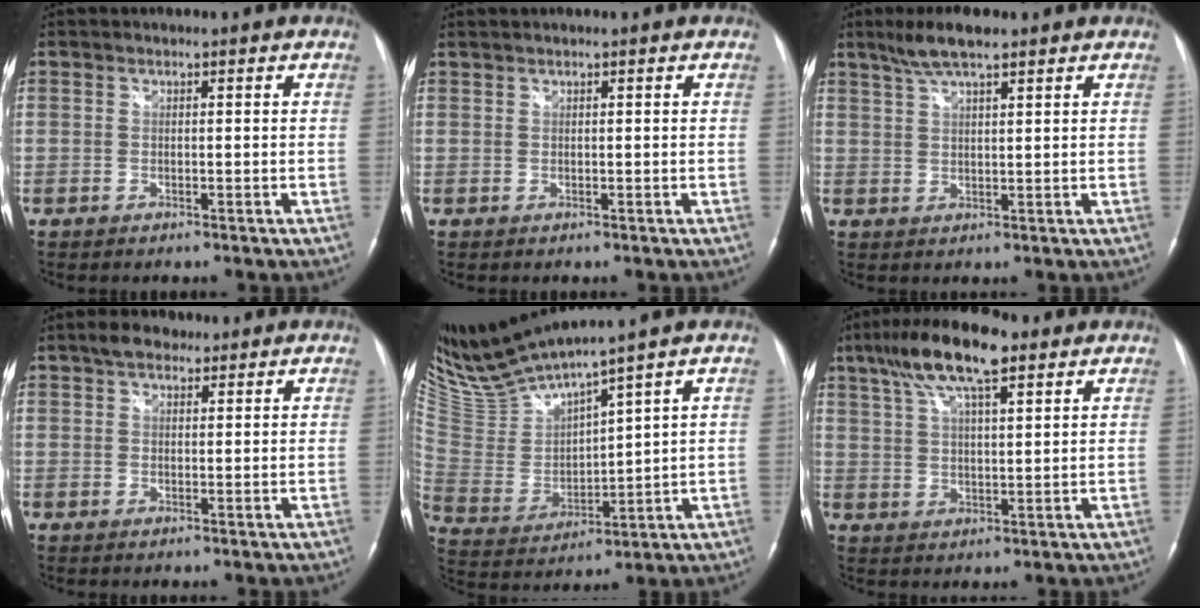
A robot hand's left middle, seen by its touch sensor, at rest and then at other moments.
{"total": 0.5, "force": [0.5, -0.1, 0.1], "torque": [-0.008, 0.009, 0.016]}
{"total": 5.9, "force": [4.4, 0.9, 3.8], "torque": [-0.080, 0.013, 0.081]}
{"total": 3.8, "force": [2.6, 2.2, 1.8], "torque": [-0.036, 0.015, 0.045]}
{"total": 13.1, "force": [11.9, -0.7, 5.4], "torque": [-0.125, -0.010, 0.247]}
{"total": 11.9, "force": [7.3, 2.9, 9.0], "torque": [-0.171, 0.028, 0.128]}